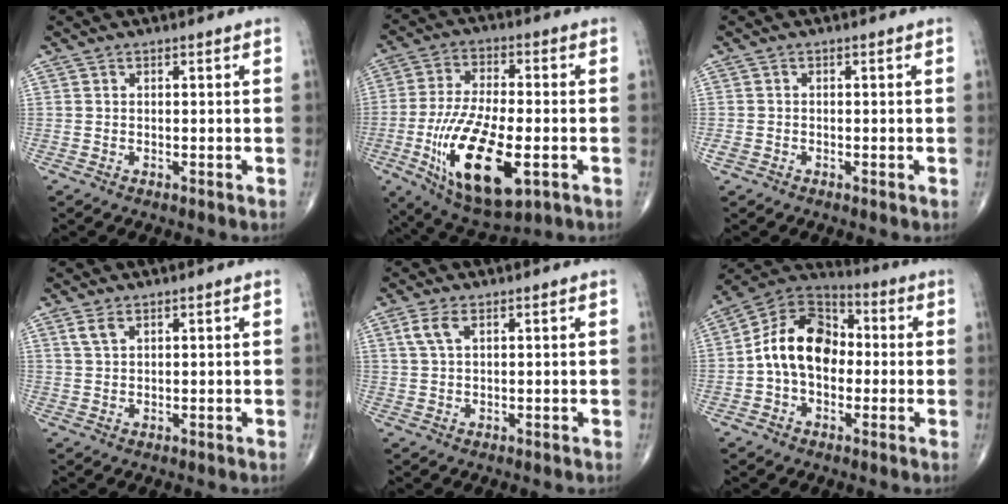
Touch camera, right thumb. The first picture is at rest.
{"total": 19.4, "force": [-5.8, 7.9, 16.8], "torque": [-0.320, -0.003, -0.087]}
{"total": 1.4, "force": [-0.6, 1.0, 0.7], "torque": [-0.017, -0.001, -0.014]}
{"total": 2.3, "force": [1.3, 1.0, 1.6], "torque": [-0.037, 0.004, 0.034]}
{"total": 3.6, "force": [1.5, 1.4, 2.9], "torque": [-0.070, 0.008, 0.035]}
{"total": 14.4, "force": [-0.7, 10.2, 10.1], "torque": [-0.153, 0.039, -0.026]}